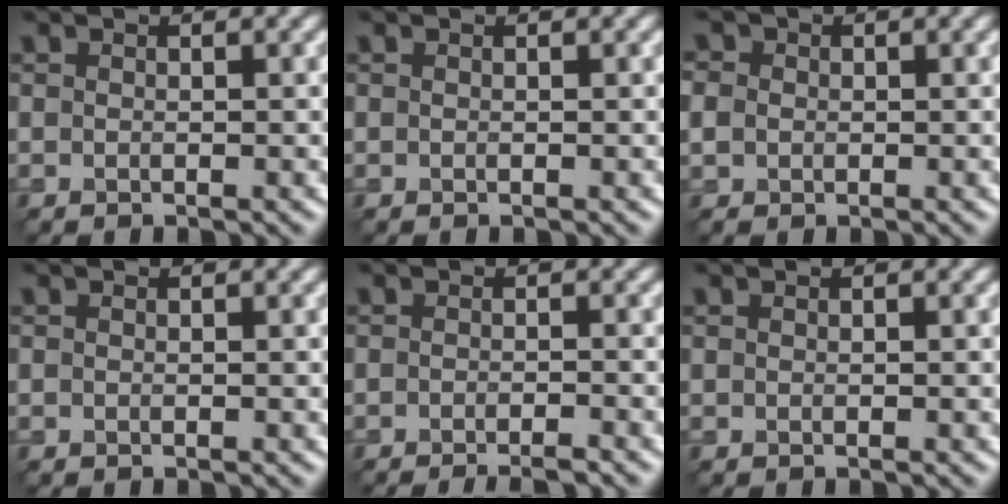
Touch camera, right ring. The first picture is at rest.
{"total": 0.0}
{"total": 2.0, "force": [0.2, 1.9, 0.7], "torque": [-0.014, 0.007, -0.002]}
{"total": 0.0}
{"total": 2.9, "force": [-2.1, 0.6, 1.9], "torque": [-0.018, 0.000, -0.035]}
{"total": 0.0}